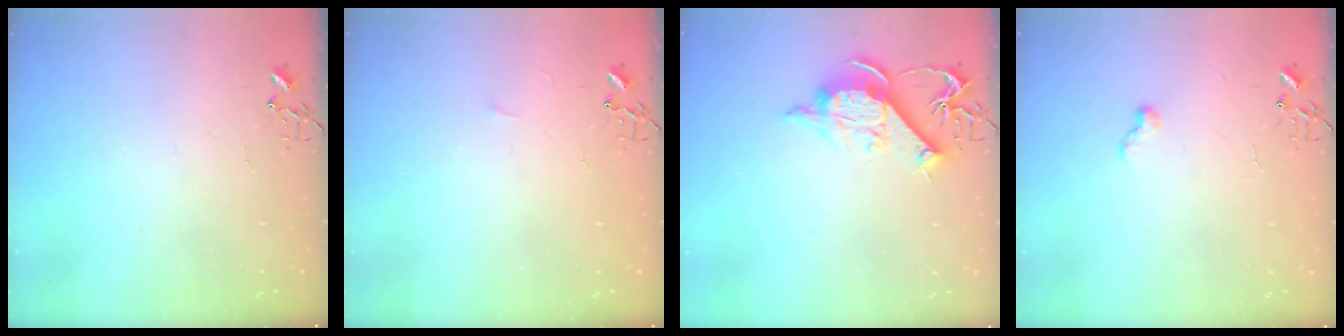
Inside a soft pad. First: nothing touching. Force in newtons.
{"total": 2.7, "press": 2.6, "slide": 0.4}
{"total": 11.5, "press": 11.4, "slide": 1.3}
{"total": 5.3, "press": 5.2, "slide": 0.6}